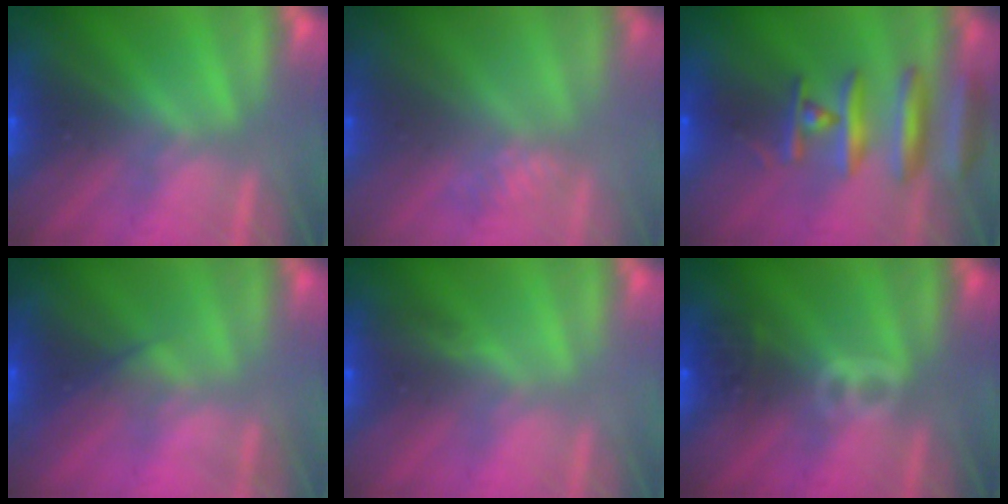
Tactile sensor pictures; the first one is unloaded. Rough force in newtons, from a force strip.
{"total": 2.7}
{"total": 7.5}
{"total": 2.1}
{"total": 3.0}
{"total": 3.4}